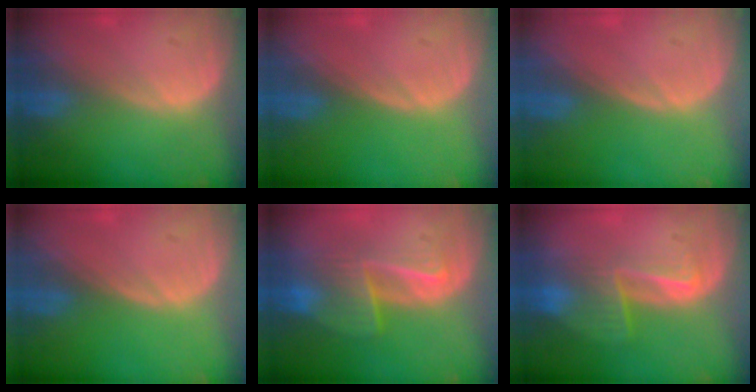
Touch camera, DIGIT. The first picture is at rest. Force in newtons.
{"total": 0.0}
{"total": 0.0}
{"total": 0.0}
{"total": 6.6, "press": 6.4, "slide": 1.4}
{"total": 6.5, "press": 5.6, "slide": 3.4}